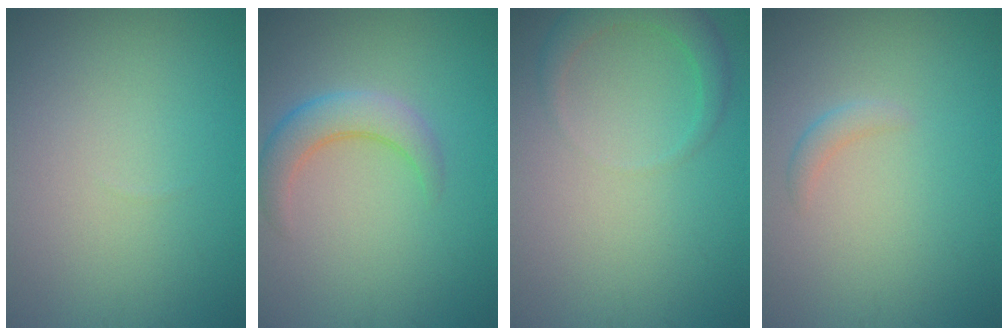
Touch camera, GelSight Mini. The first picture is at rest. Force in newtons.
{"total": 3.6, "press": 3.6, "slide": 0.1}
{"total": 2.7, "press": 2.6, "slide": 0.3}
{"total": 1.1, "press": 1.1, "slide": 0.1}